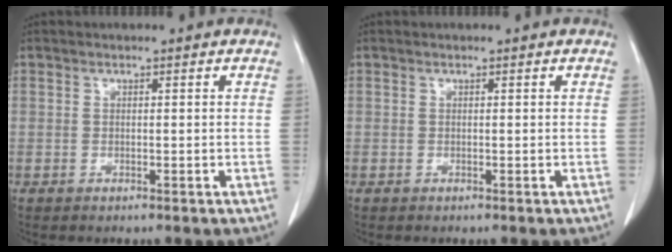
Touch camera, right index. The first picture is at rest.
{"total": 0.0}